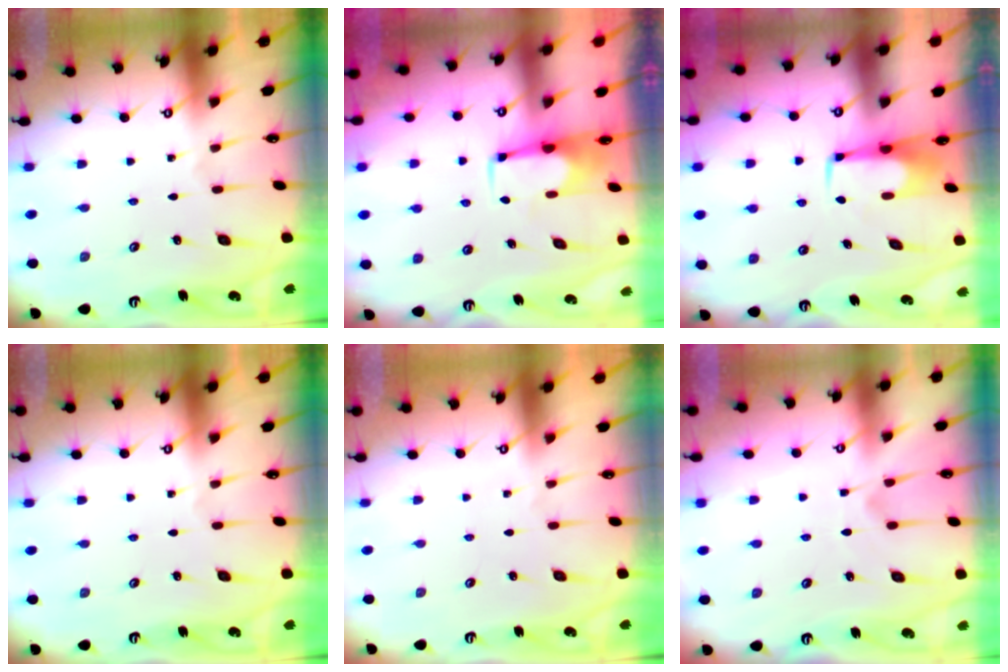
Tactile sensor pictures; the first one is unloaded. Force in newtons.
{"total": 1.8, "press": 1.6, "slide": 0.8}
{"total": 1.8, "press": 1.7, "slide": 0.6}
{"total": 0.0}
{"total": 1.5, "press": 1.4, "slide": 0.6}
{"total": 1.3, "press": 0.1, "slide": 1.3}